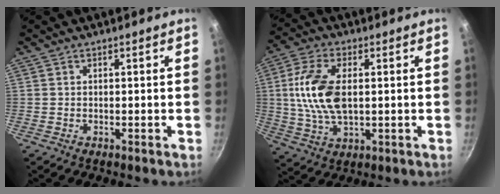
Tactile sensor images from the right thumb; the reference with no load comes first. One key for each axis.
{"total": 13.2, "fx": 1.4, "fy": 7.0, "fz": 11.2, "tx": -0.234, "ty": 0.001, "tz": 0.029}